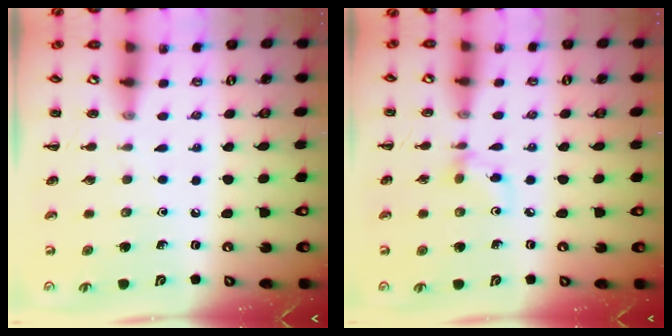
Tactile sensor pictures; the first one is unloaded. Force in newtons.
{"total": 3.5, "press": 3.4, "slide": 0.7}